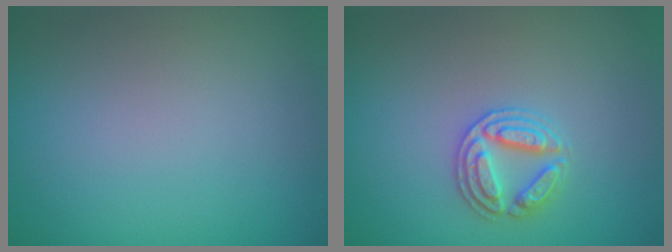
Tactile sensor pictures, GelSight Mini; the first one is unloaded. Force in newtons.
{"total": 2.8, "press": 2.7, "slide": 0.4}